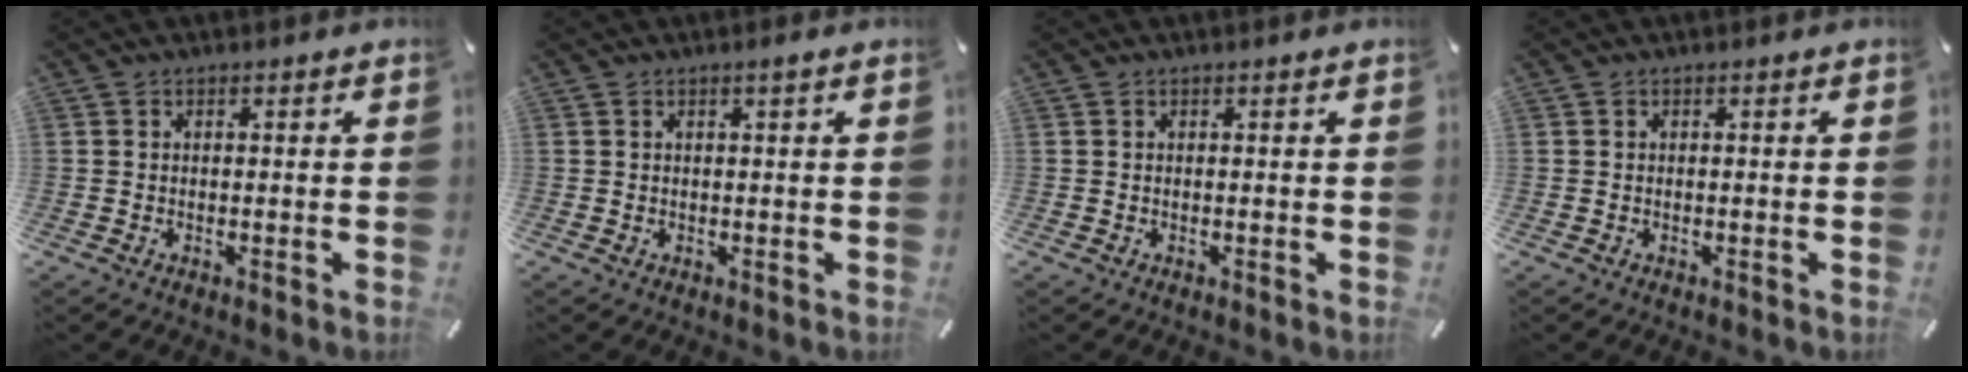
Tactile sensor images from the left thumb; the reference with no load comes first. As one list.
[{"total": 1.2, "force": [0.3, 0.0, 1.1], "torque": [-0.021, 0.000, 0.006]}, {"total": 0.0}, {"total": 0.0}]